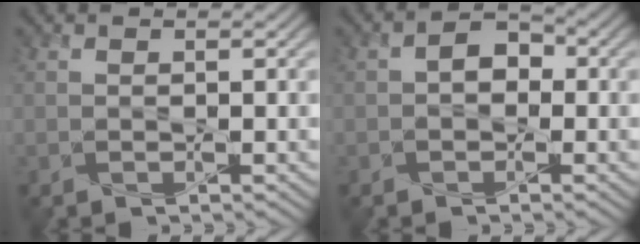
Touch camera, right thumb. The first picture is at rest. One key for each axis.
{"total": 2.7, "fx": -0.4, "fy": 2.1, "fz": 1.6, "tx": -0.026, "ty": 0.001, "tz": -0.013}